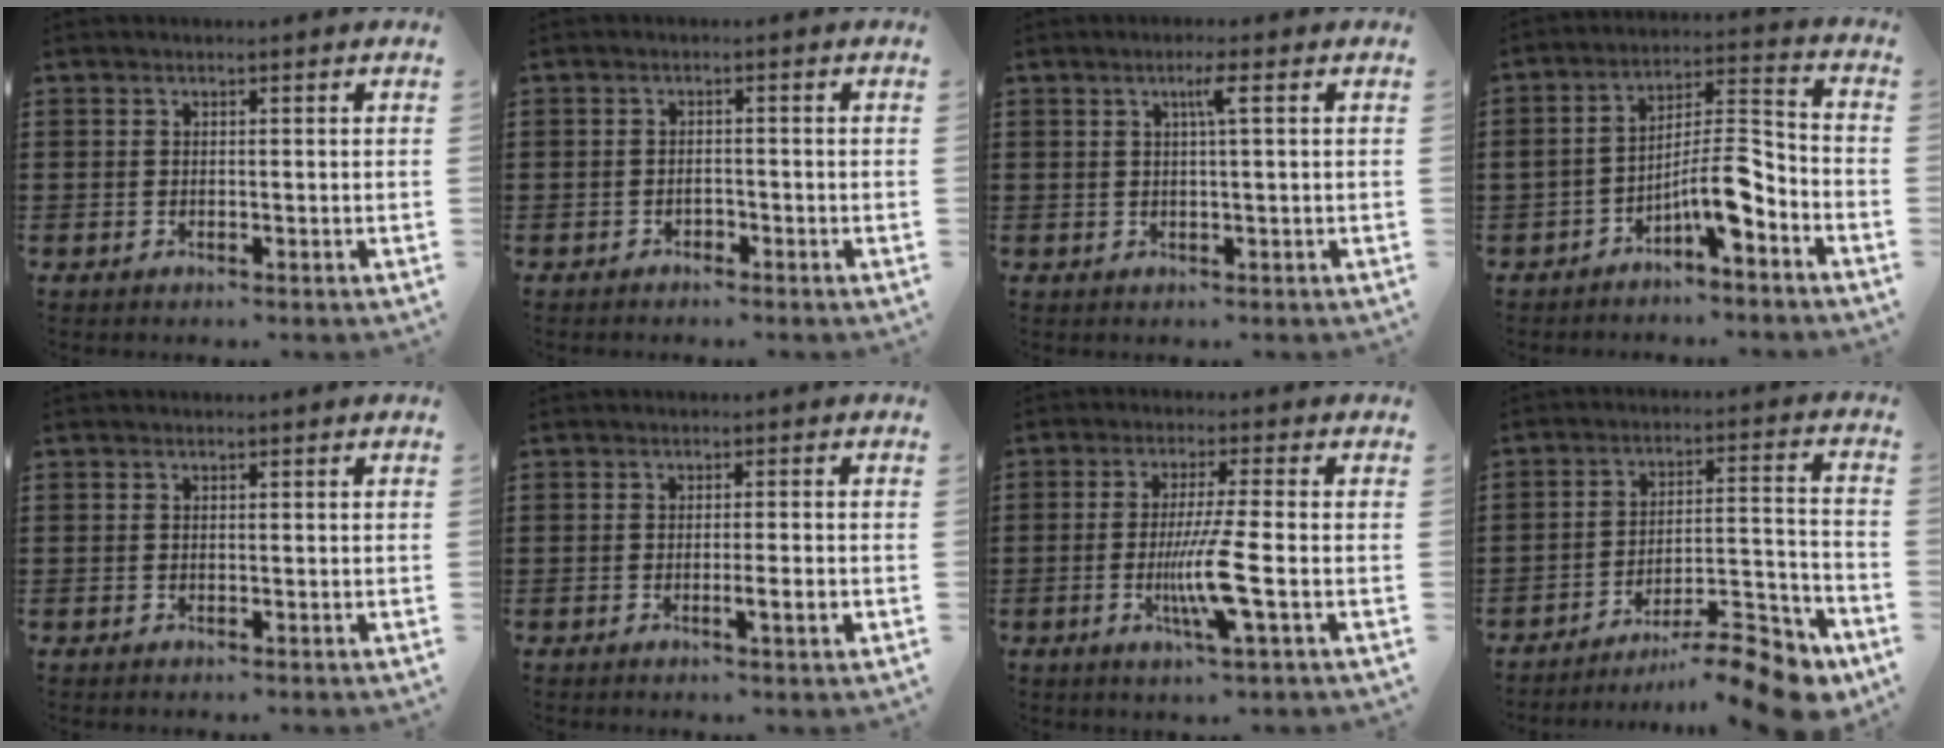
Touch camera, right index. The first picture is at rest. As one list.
[{"total": 1.2, "force": [-1.1, 0.4, 0.2], "torque": [-0.009, 0.000, -0.023]}, {"total": 2.6, "force": [0.7, -0.2, 2.5], "torque": [-0.050, 0.000, 0.008]}, {"total": 9.7, "force": [-5.5, 2.5, 7.6], "torque": [-0.137, 0.003, -0.104]}, {"total": 0.0}, {"total": 2.7, "force": [-0.9, 0.1, 2.5], "torque": [-0.041, -0.004, -0.016]}, {"total": 8.3, "force": [-2.0, 0.0, 8.1], "torque": [-0.155, -0.021, -0.039]}, {"total": 11.4, "force": [-9.7, 1.8, 5.8], "torque": [-0.063, 0.026, -0.186]}]